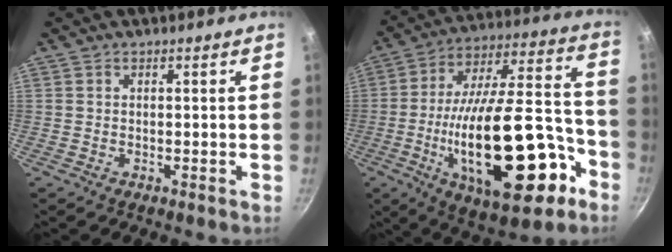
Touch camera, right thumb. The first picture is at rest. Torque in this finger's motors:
{"motor_torque": [2.61, 2.40, 2.64, -0.13, 0.85]}